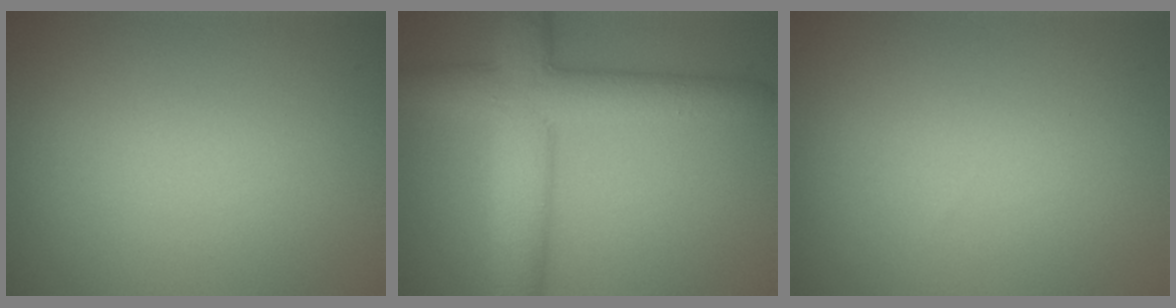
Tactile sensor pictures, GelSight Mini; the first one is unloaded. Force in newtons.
{"total": 7.7, "press": 7.7, "slide": 0.2}
{"total": 0.0}